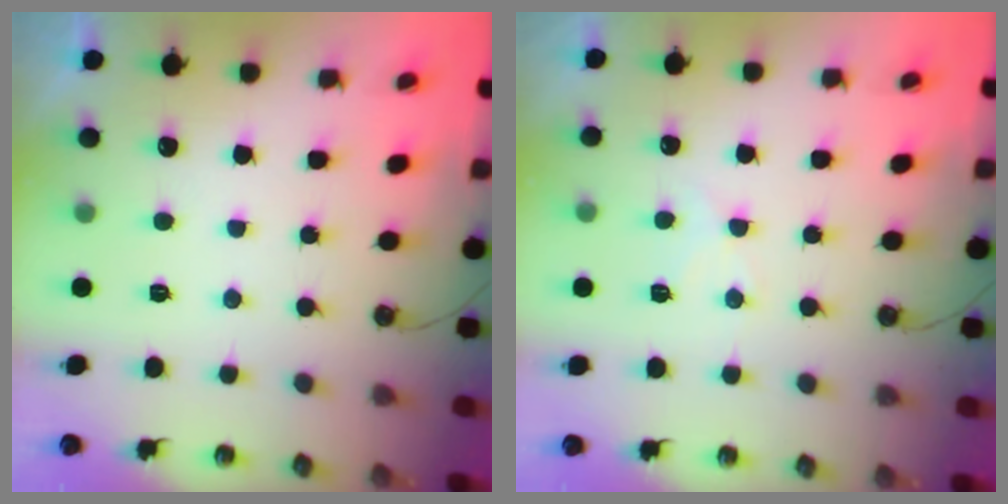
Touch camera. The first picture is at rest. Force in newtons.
{"total": 7.9, "press": 7.9, "slide": 0.8}